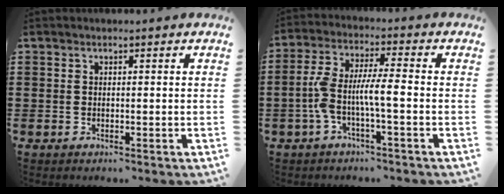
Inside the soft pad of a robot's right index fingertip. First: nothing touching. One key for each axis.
{"total": 6.5, "fx": -1.8, "fy": 1.1, "fz": 6.1, "tx": -0.138, "ty": -0.007, "tz": -0.044}